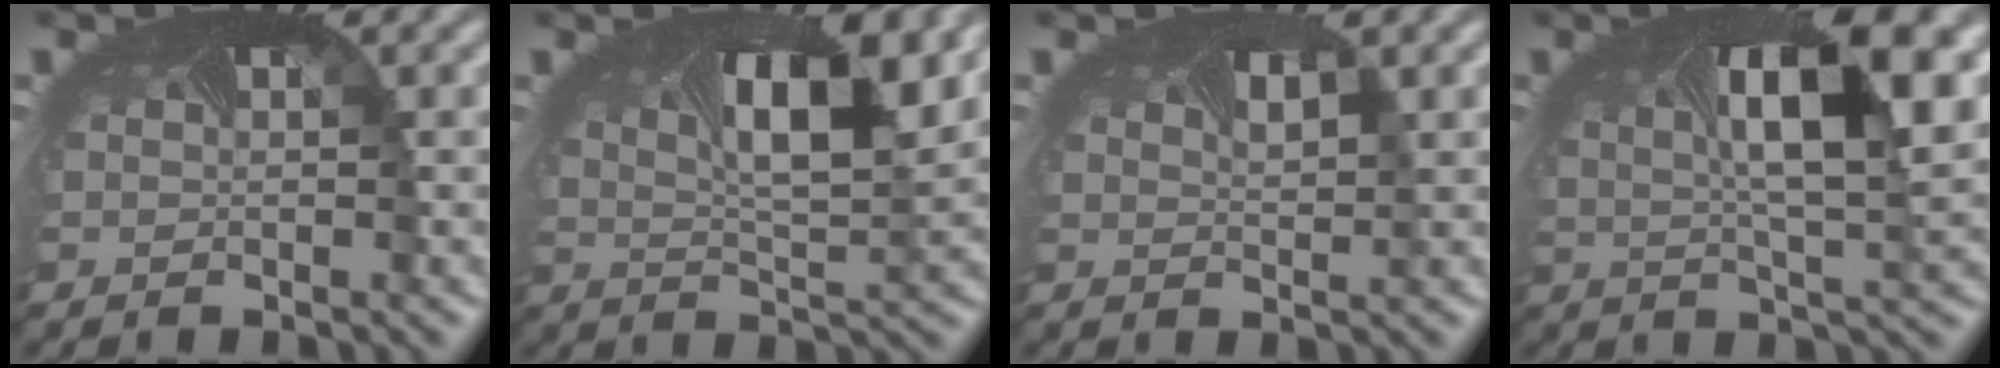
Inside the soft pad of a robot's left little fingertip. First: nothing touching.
{"total": 6.8, "force": [2.7, 2.3, 5.9], "torque": [-0.095, -0.002, 0.040]}
{"total": 1.2, "force": [0.7, 0.3, 0.9], "torque": [-0.012, 0.002, 0.012]}
{"total": 10.1, "force": [2.6, 3.2, 9.2], "torque": [-0.141, -0.001, 0.043]}